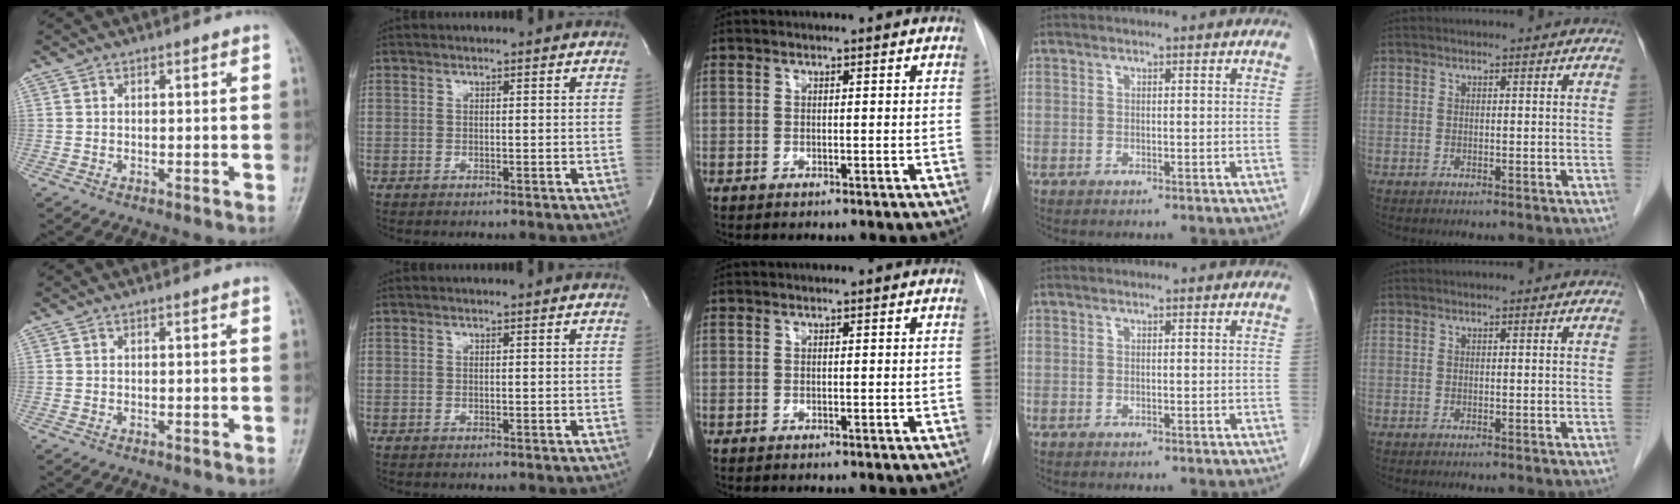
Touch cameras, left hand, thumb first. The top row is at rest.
{}